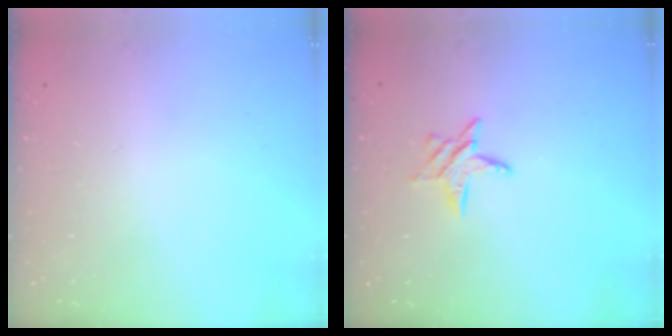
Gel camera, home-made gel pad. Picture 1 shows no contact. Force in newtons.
{"total": 7.1, "press": 7.1, "slide": 0.7}